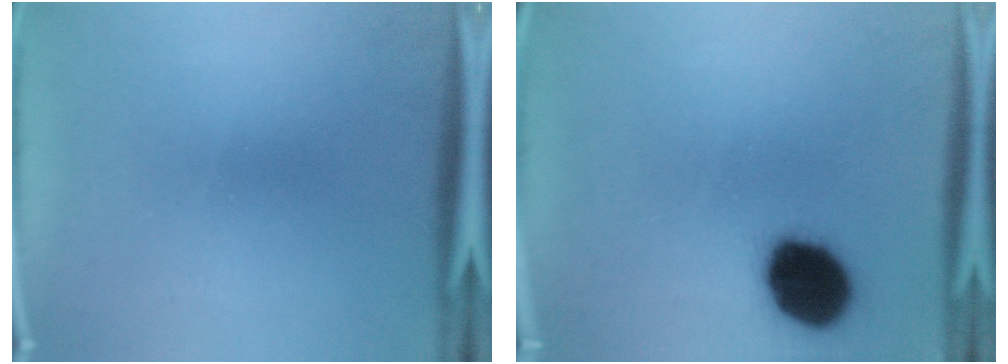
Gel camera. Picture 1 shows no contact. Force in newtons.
{"total": 14.8}